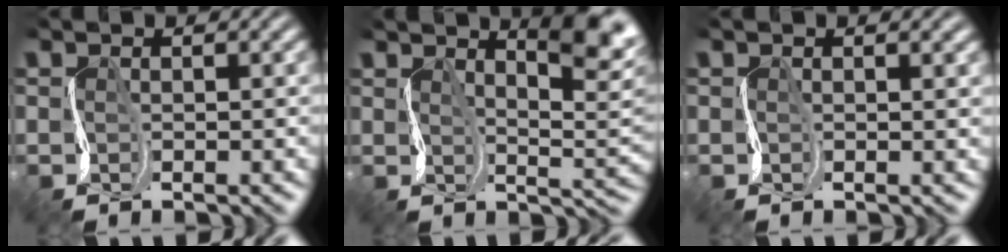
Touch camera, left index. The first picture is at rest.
{"total": 8.5, "force": [4.4, 2.4, 6.9], "torque": [-0.092, 0.012, 0.064]}
{"total": 1.5, "force": [0.8, 0.4, 1.2], "torque": [-0.011, 0.004, 0.007]}